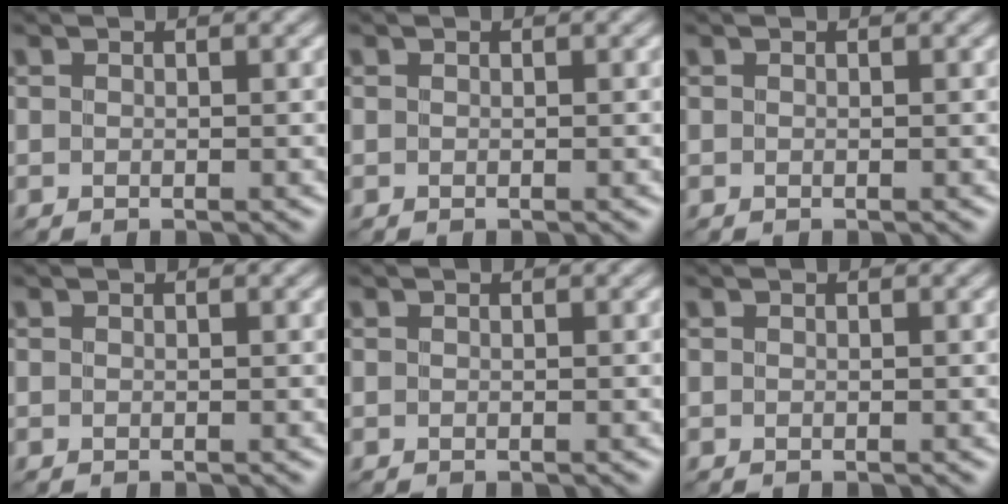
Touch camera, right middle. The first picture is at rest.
{"total": 0.0}
{"total": 0.0}
{"total": 0.0}
{"total": 0.0}
{"total": 0.0}